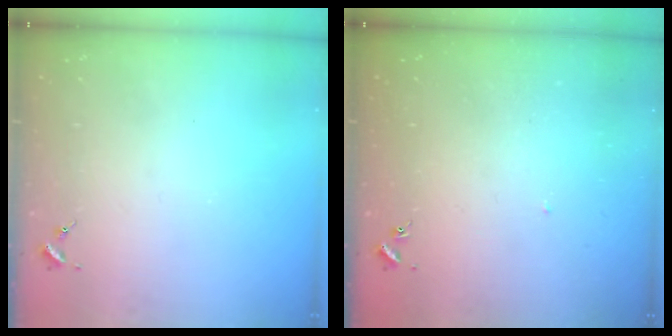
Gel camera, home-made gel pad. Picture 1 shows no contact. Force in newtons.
{"total": 1.2, "press": 1.2, "slide": 0.1}